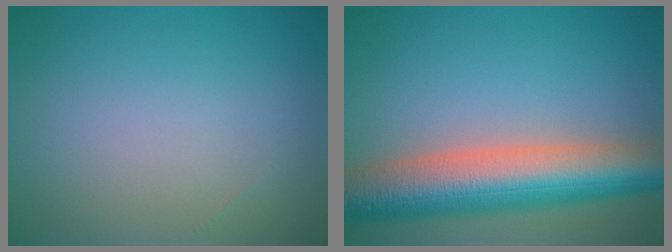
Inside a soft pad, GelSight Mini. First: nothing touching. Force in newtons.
{"total": 10.2, "press": 10.2, "slide": 0.6}